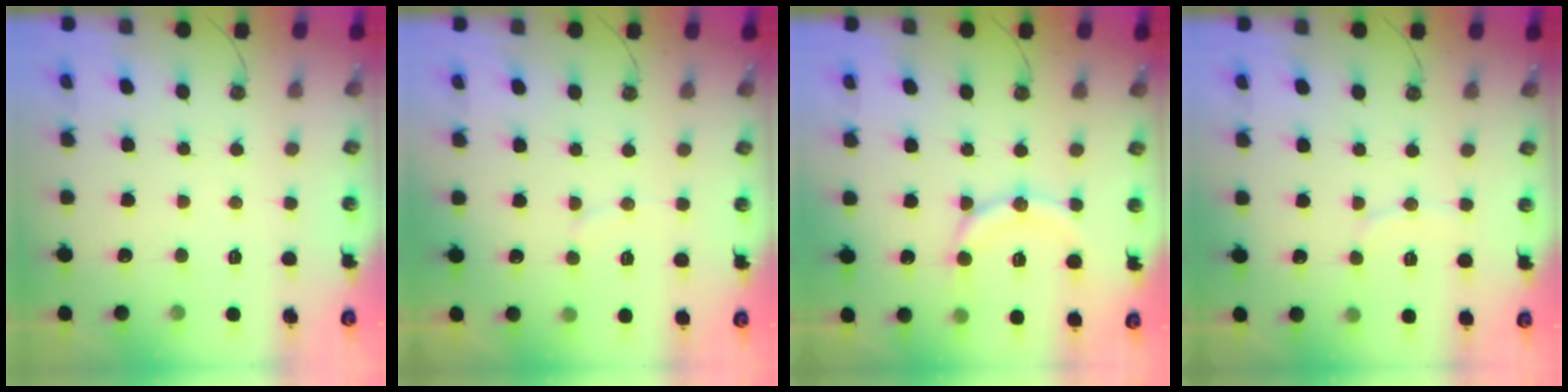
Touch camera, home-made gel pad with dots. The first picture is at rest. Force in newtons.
{"total": 4.7, "press": 4.5, "slide": 1.4}
{"total": 12.7, "press": 12.4, "slide": 2.7}
{"total": 5.7, "press": 5.7, "slide": 0.4}